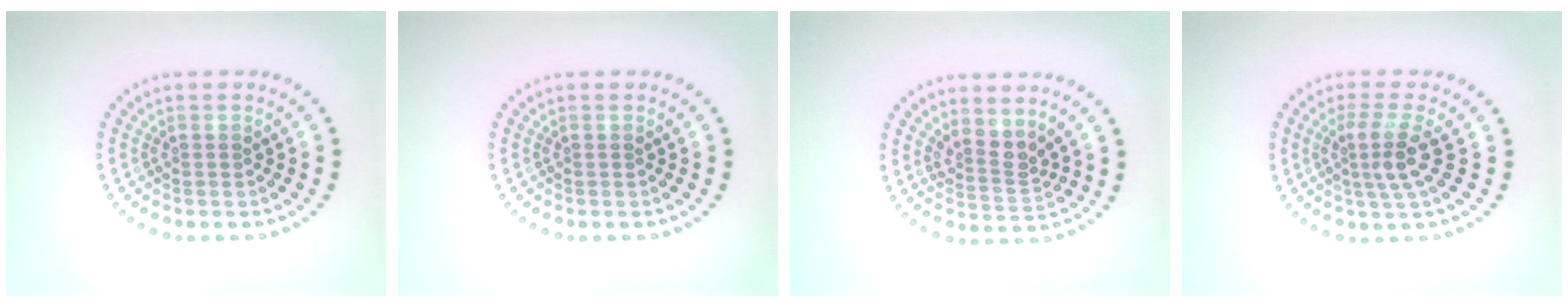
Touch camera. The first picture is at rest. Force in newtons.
{"total": 0.0}
{"total": 2.6, "press": 1.8, "slide": 1.8}
{"total": 3.0, "press": 2.3, "slide": 2.0}